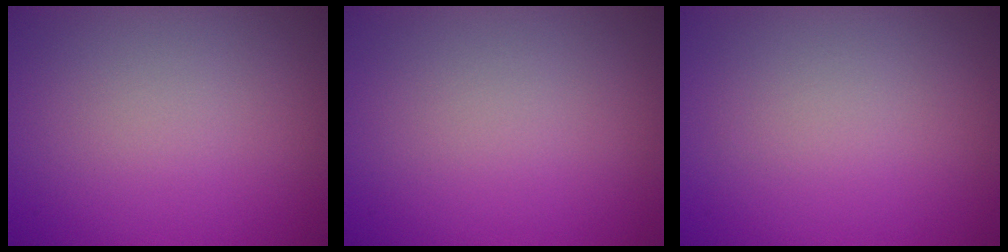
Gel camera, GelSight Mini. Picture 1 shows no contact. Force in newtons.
{"total": 0.0}
{"total": 0.0}